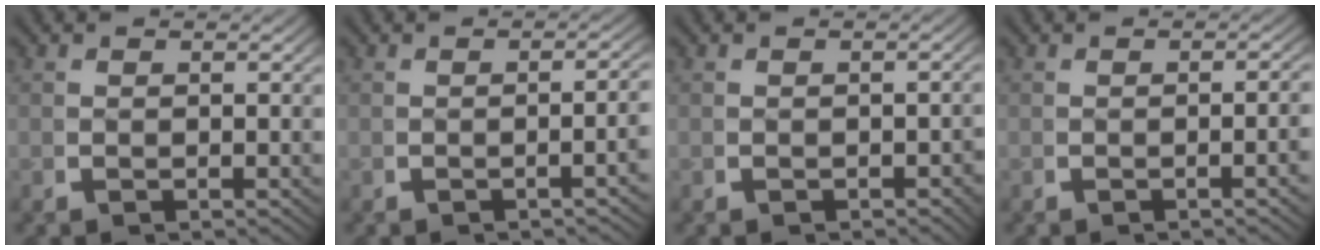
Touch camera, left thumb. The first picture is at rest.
{"total": 2.4, "force": [-0.7, 0.2, 2.3], "torque": [-0.031, 0.008, -0.012]}
{"total": 1.3, "force": [-0.9, 0.5, 0.7], "torque": [-0.006, -0.003, -0.015]}
{"total": 1.9, "force": [-0.5, 0.1, 1.8], "torque": [-0.026, 0.006, -0.009]}